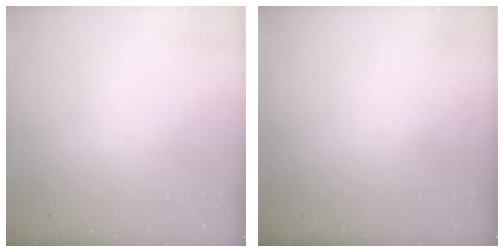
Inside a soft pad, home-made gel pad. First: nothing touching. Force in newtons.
{"total": 0.0}